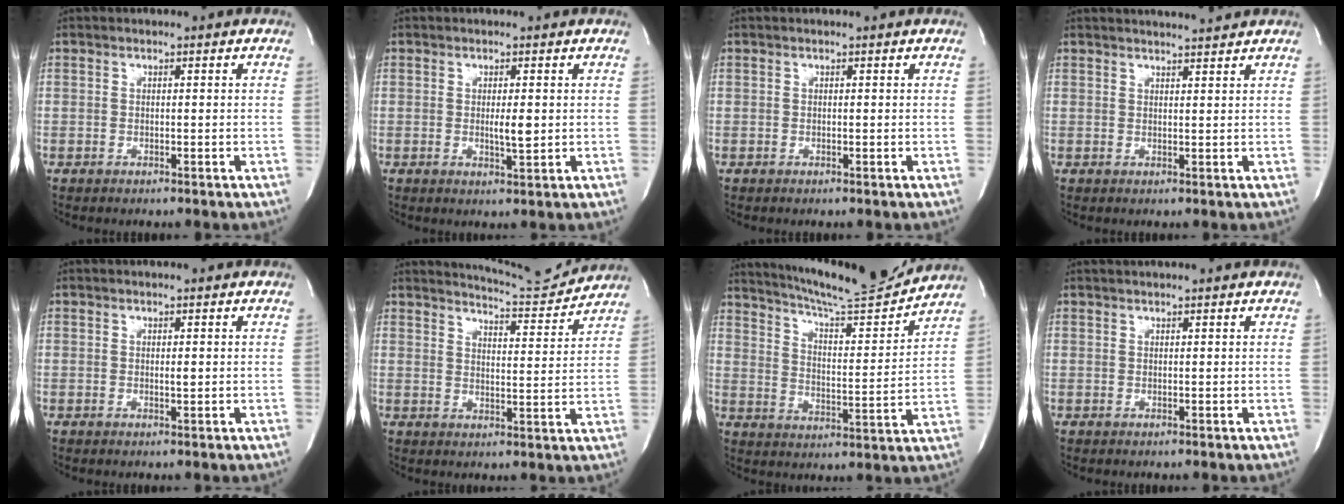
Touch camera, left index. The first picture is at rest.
{"total": 2.4, "force": [0.1, 0.4, 2.3], "torque": [-0.043, -0.008, 0.003]}
{"total": 0.0}
{"total": 4.5, "force": [4.4, -0.2, 1.1], "torque": [-0.021, 0.007, 0.057]}
{"total": 1.0, "force": [0.4, 0.1, 0.9], "torque": [-0.020, -0.005, 0.006]}
{"total": 8.3, "force": [8.3, -0.8, 0.0], "torque": [-0.014, -0.022, 0.118]}
{"total": 16.6, "force": [15.6, 0.1, 5.5], "torque": [-0.097, -0.034, 0.229]}
{"total": 3.9, "force": [3.7, -0.3, 1.5], "torque": [-0.017, 0.023, 0.048]}